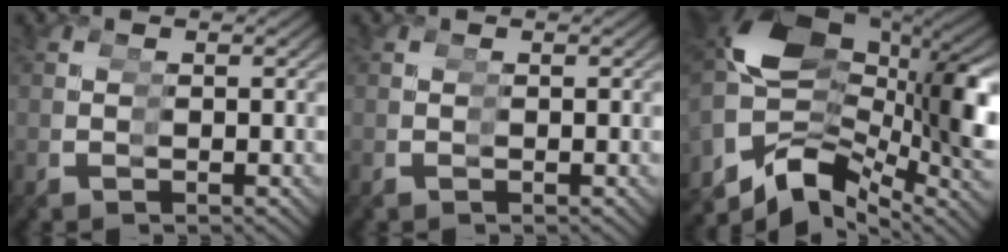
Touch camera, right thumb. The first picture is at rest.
{"total": 0.0}
{"total": 19.4, "force": [2.4, 12.3, 14.9], "torque": [-0.252, -0.005, 0.044]}